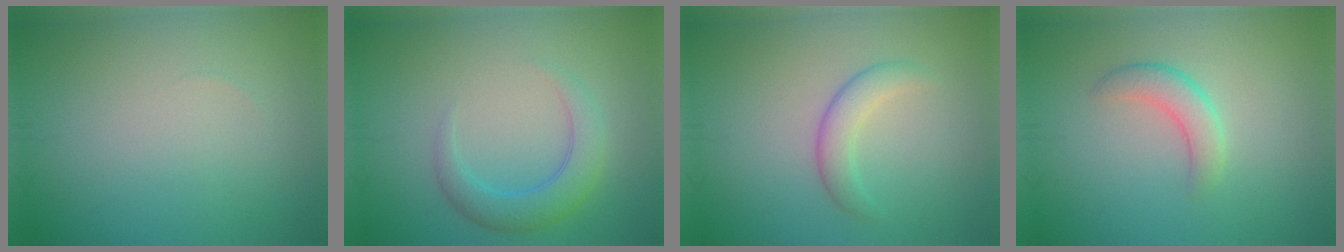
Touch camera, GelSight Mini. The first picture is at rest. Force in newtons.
{"total": 3.6, "press": 3.6, "slide": 0.2}
{"total": 2.3, "press": 2.3, "slide": 0.0}
{"total": 2.6, "press": 2.6, "slide": 0.1}